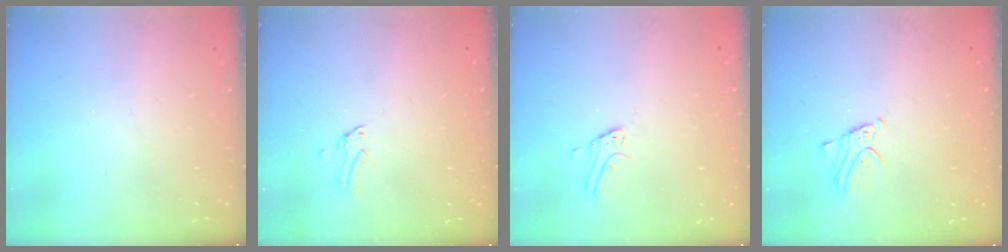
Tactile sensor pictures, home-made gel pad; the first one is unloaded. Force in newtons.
{"total": 0.0}
{"total": 4.6, "press": 4.6, "slide": 0.3}
{"total": 2.8, "press": 2.8, "slide": 0.1}